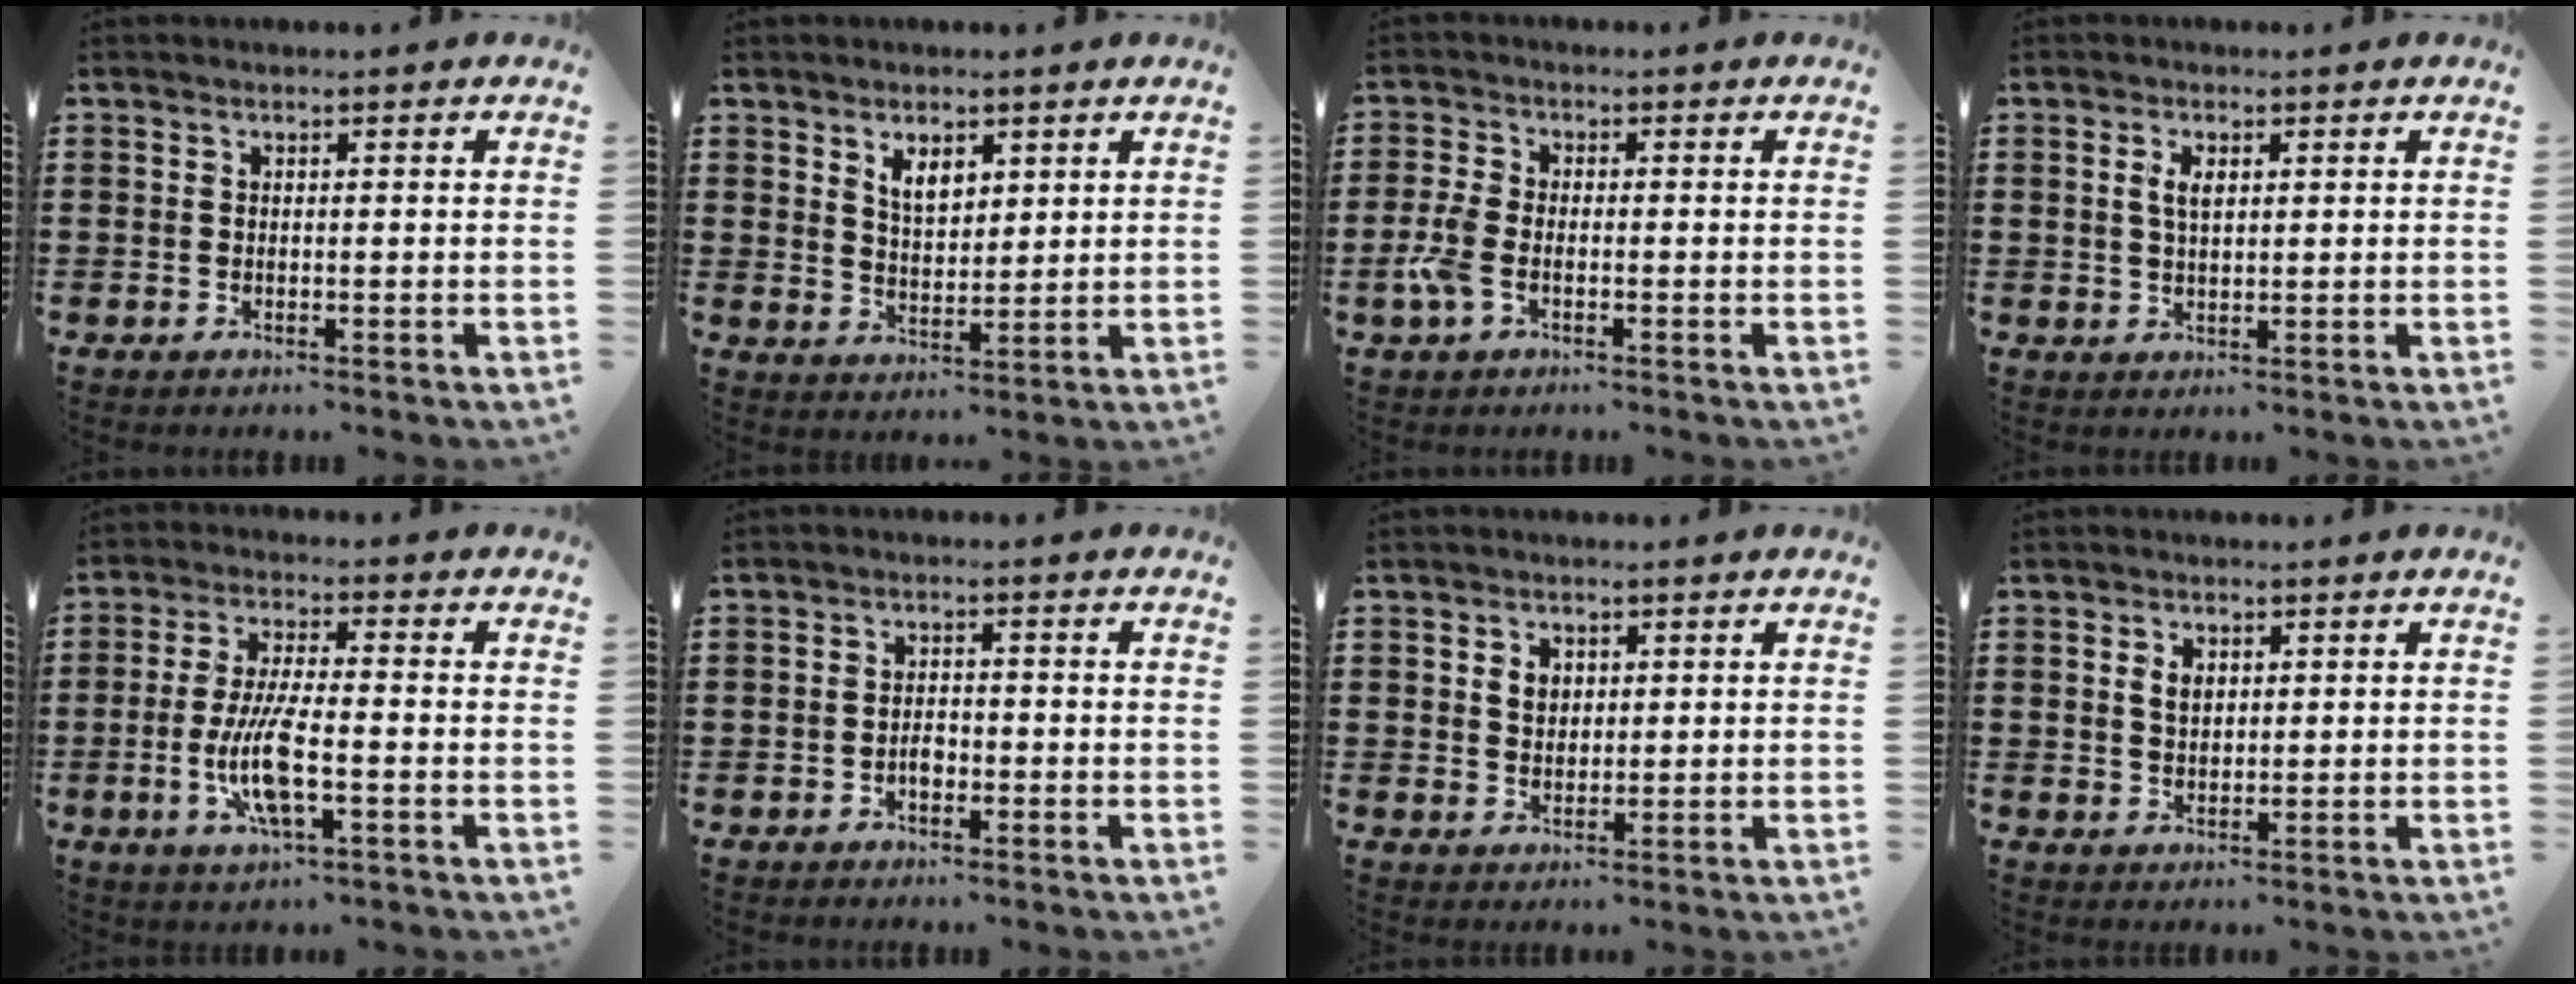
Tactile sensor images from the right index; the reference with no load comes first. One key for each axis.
{"total": 3.9, "fx": 2.5, "fy": 2.1, "fz": 2.2, "tx": -0.043, "ty": 0.004, "tz": 0.043}
{"total": 3.8, "fx": -1.5, "fy": 1.7, "fz": 3.1, "tx": -0.082, "ty": -0.006, "tz": -0.035}
{"total": 2.7, "fx": 0.8, "fy": 1.2, "fz": 2.3, "tx": -0.049, "ty": 0.007, "tz": 0.012}
{"total": 9.0, "fx": -2.5, "fy": 2.3, "fz": 8.3, "tx": -0.177, "ty": -0.013, "tz": -0.050}
{"total": 2.1, "fx": -0.9, "fy": 1.3, "fz": 1.4, "tx": -0.028, "ty": 0.003, "tz": -0.018}
{"total": 2.3, "fx": 0.9, "fy": 1.8, "fz": 1.2, "tx": -0.029, "ty": 0.009, "tz": 0.015}
{"total": 2.1, "fx": 0.8, "fy": 1.4, "fz": 1.4, "tx": -0.031, "ty": 0.007, "tz": 0.014}